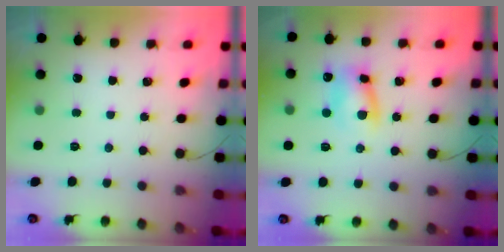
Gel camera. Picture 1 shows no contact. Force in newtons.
{"total": 8.5, "press": 8.4, "slide": 1.2}